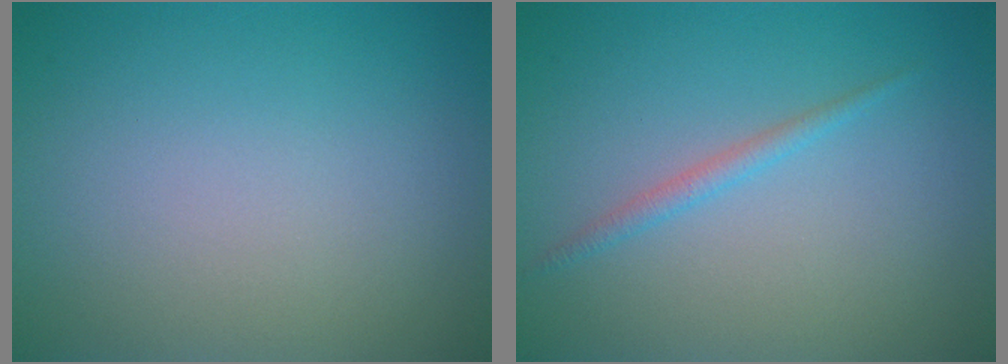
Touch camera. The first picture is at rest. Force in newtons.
{"total": 1.2, "press": 1.2, "slide": 0.1}